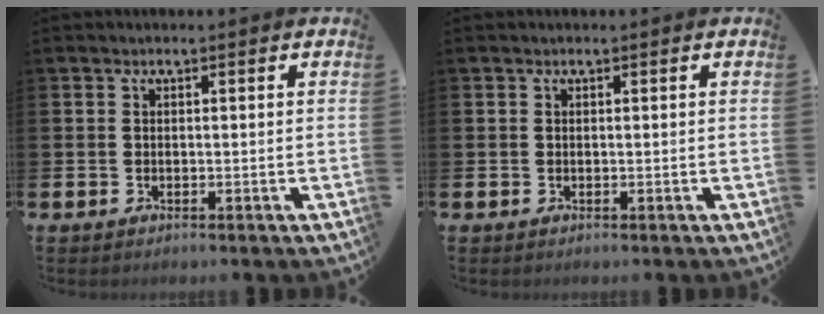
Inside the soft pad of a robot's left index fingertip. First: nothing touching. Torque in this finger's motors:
{"motor_torque": [-0.39, 0.14, -0.17, 0.01]}